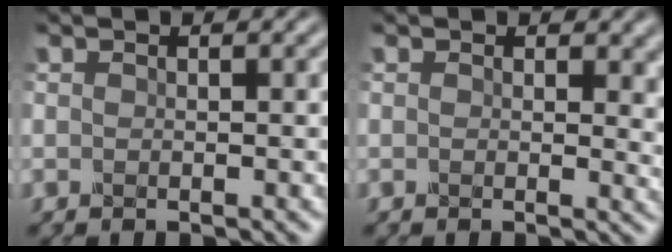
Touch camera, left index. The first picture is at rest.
{"total": 3.5, "force": [0.2, 2.0, 2.9], "torque": [-0.043, -0.003, 0.001]}